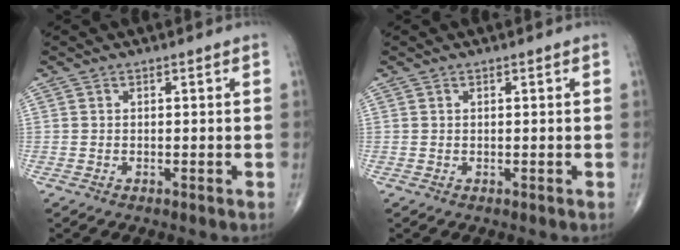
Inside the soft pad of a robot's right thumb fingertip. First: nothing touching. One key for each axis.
{"total": 0.0}